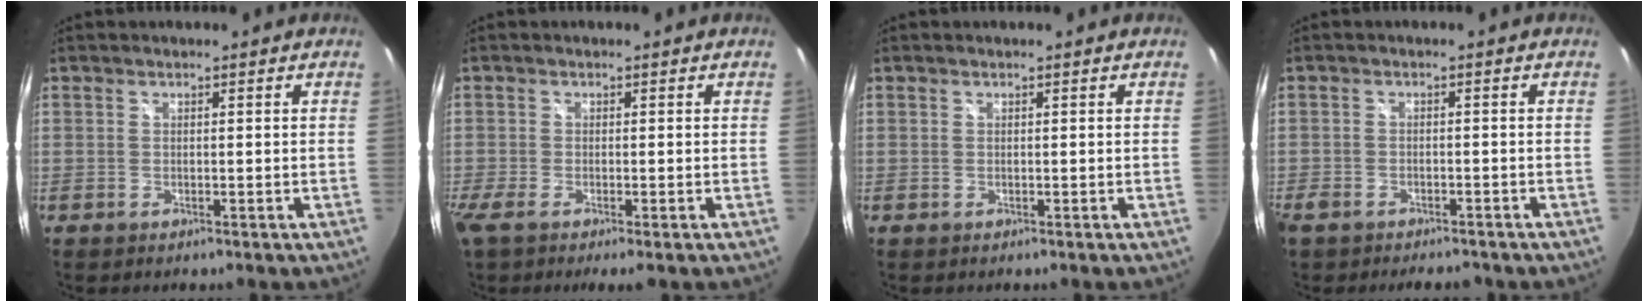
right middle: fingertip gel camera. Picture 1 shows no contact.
{"total": 3.3, "force": [-2.1, 0.0, 2.6], "torque": [-0.054, -0.016, -0.039]}
{"total": 0.0}
{"total": 6.6, "force": [-5.3, 3.0, 2.6], "torque": [-0.074, -0.014, -0.086]}